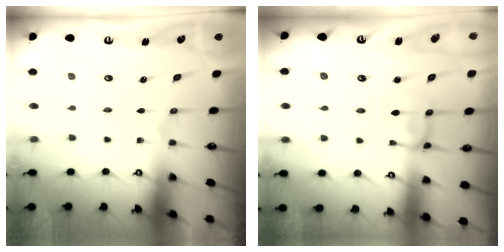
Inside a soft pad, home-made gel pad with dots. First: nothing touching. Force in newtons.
{"total": 0.0}